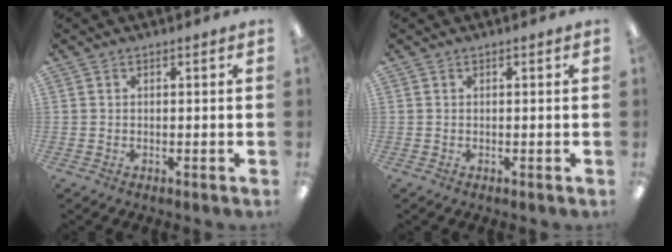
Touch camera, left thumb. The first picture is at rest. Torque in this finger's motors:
{"motor_torque": [0.00, 0.00, 0.00, 0.00, 0.00]}